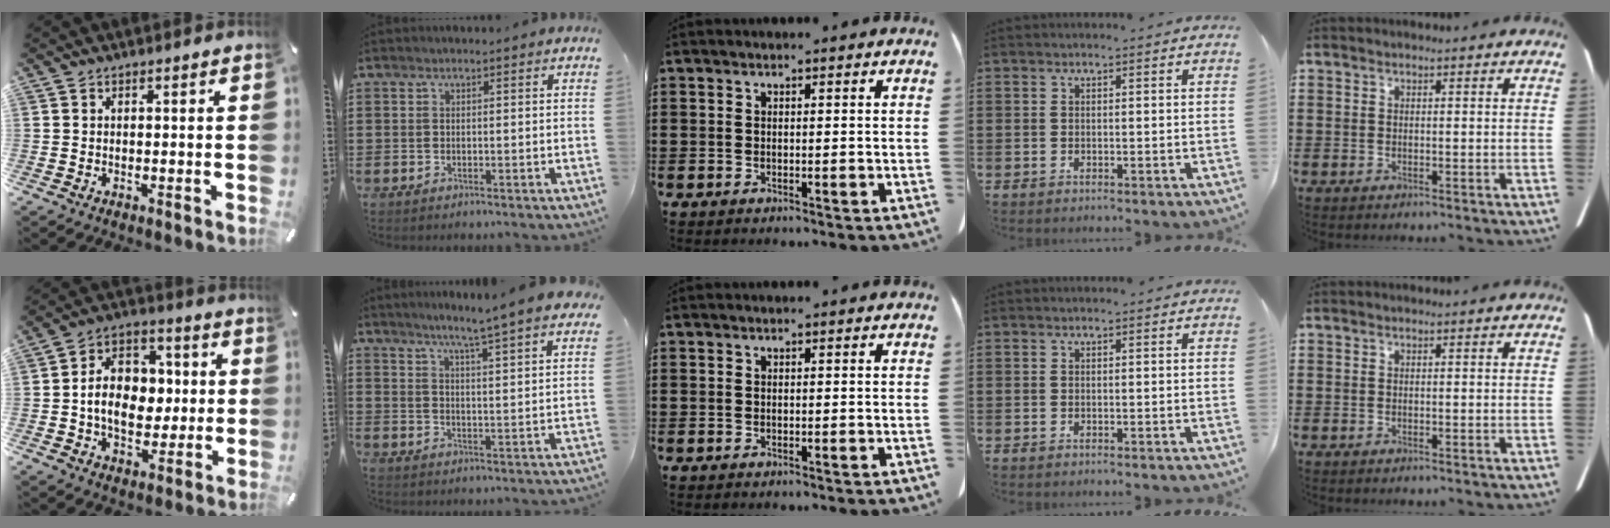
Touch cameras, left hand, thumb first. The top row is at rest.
{"thumb": {"total": 12.5, "force": [-0.7, 9.9, 7.7], "torque": [-0.126, 0.018, -0.007]}, "index": {"total": 5.5, "force": [4.8, -1.4, 2.3], "torque": [-0.064, -0.033, 0.077]}}